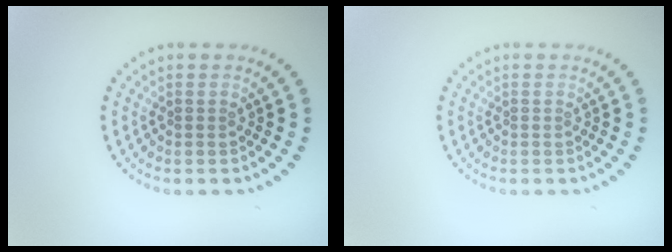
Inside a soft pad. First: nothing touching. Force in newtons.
{"total": 0.0}